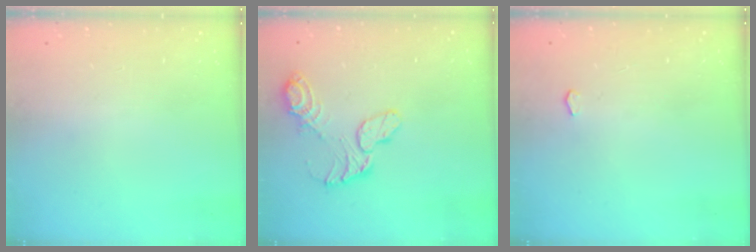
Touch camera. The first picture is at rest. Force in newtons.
{"total": 10.2, "press": 10.2, "slide": 1.0}
{"total": 2.0, "press": 1.9, "slide": 0.3}